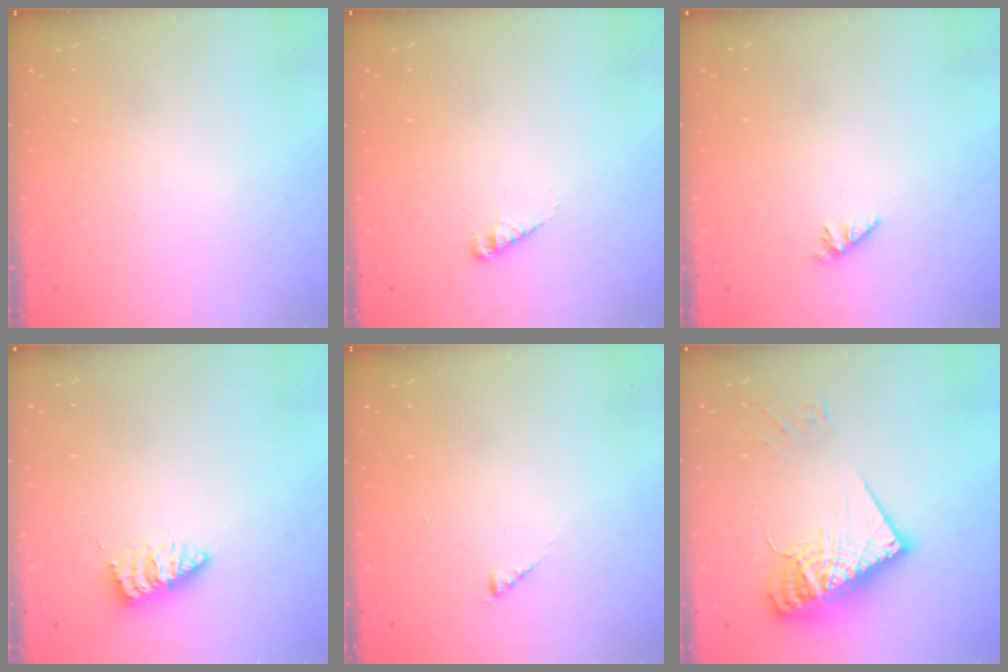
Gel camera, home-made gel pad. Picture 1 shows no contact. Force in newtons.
{"total": 3.0, "press": 3.0, "slide": 0.2}
{"total": 0.0}
{"total": 2.0, "press": 2.0, "slide": 0.2}
{"total": 2.2, "press": 2.2, "slide": 0.4}
{"total": 19.7, "press": 19.7, "slide": 1.6}